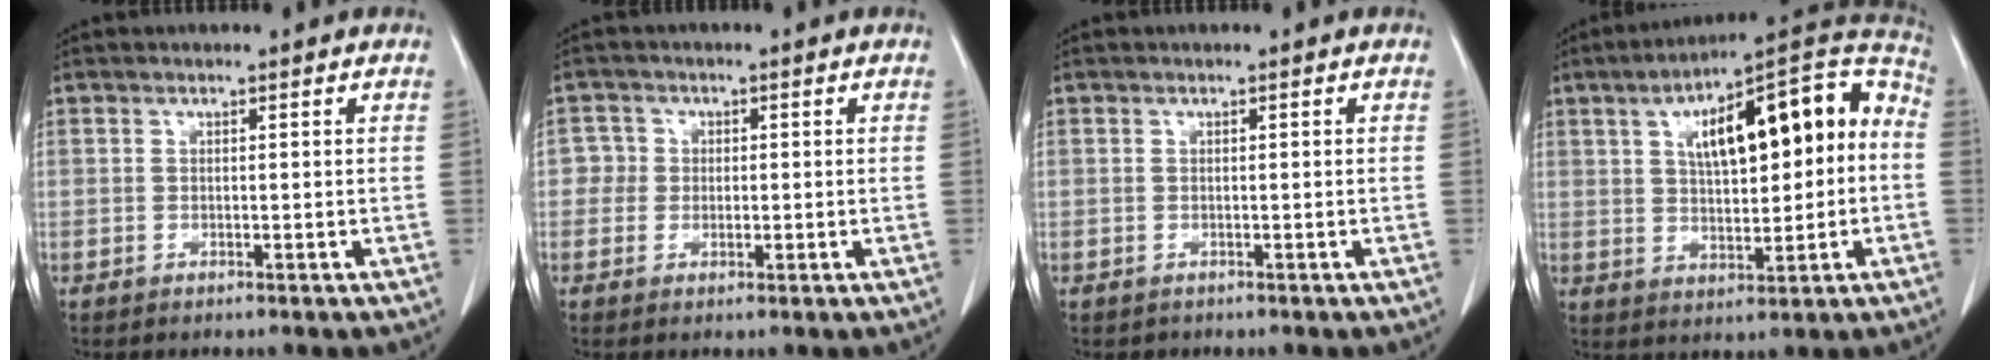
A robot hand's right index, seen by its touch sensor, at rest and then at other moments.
{"total": 2.8, "force": [-0.1, 2.8, 0.3], "torque": [0.012, 0.009, -0.006]}
{"total": 0.5, "force": [-0.3, 0.4, 0.0], "torque": [-0.004, 0.004, -0.004]}
{"total": 18.4, "force": [3.0, 6.2, 17.1], "torque": [-0.258, 0.047, 0.045]}